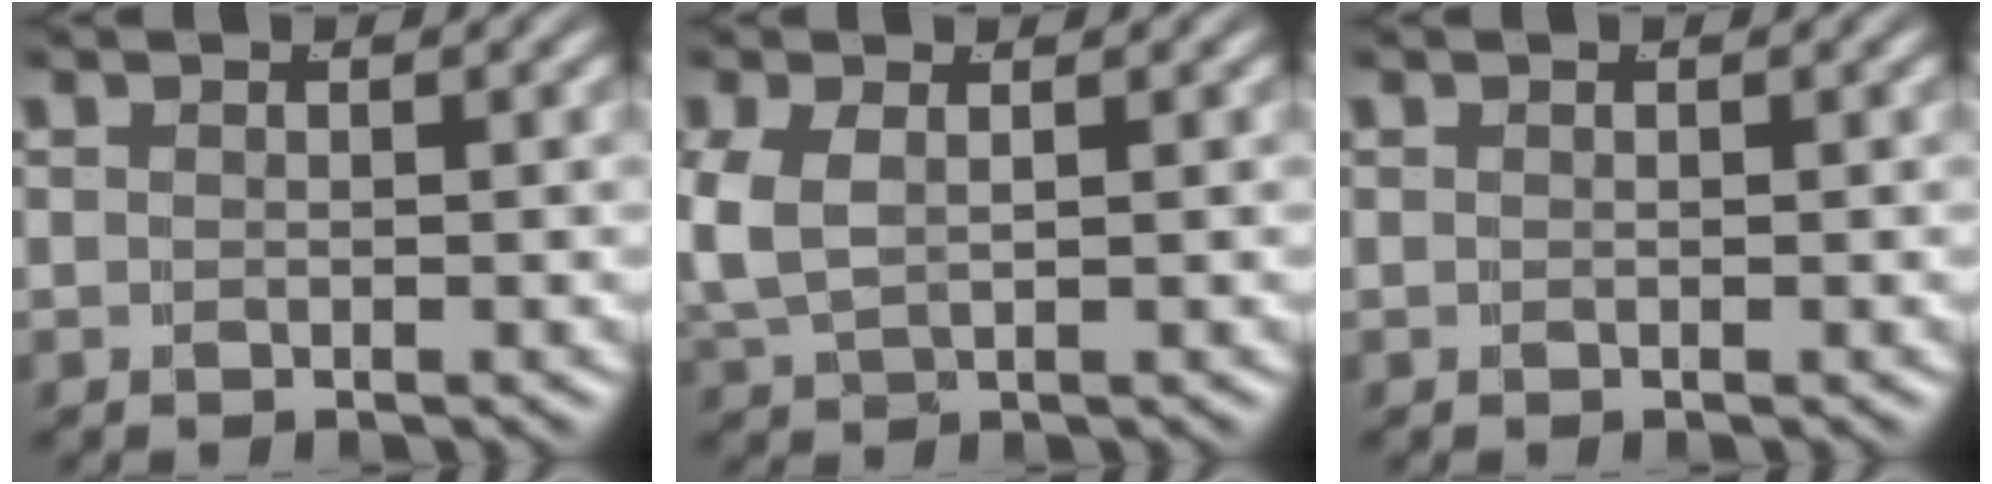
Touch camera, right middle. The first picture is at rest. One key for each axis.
{"total": 3.3, "fx": 0.4, "fy": 2.2, "fz": 2.5, "tx": -0.066, "ty": -0.008, "tz": 0.021}
{"total": 0.0}